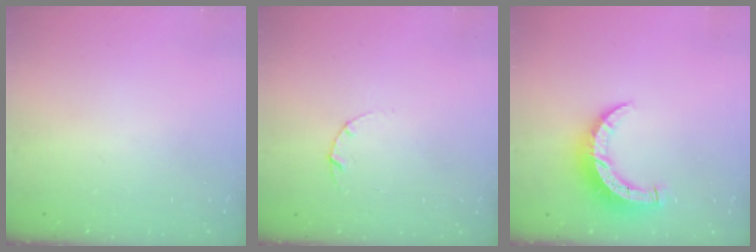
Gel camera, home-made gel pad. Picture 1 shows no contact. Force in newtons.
{"total": 3.0, "press": 3.0, "slide": 0.4}
{"total": 8.4, "press": 8.3, "slide": 0.6}